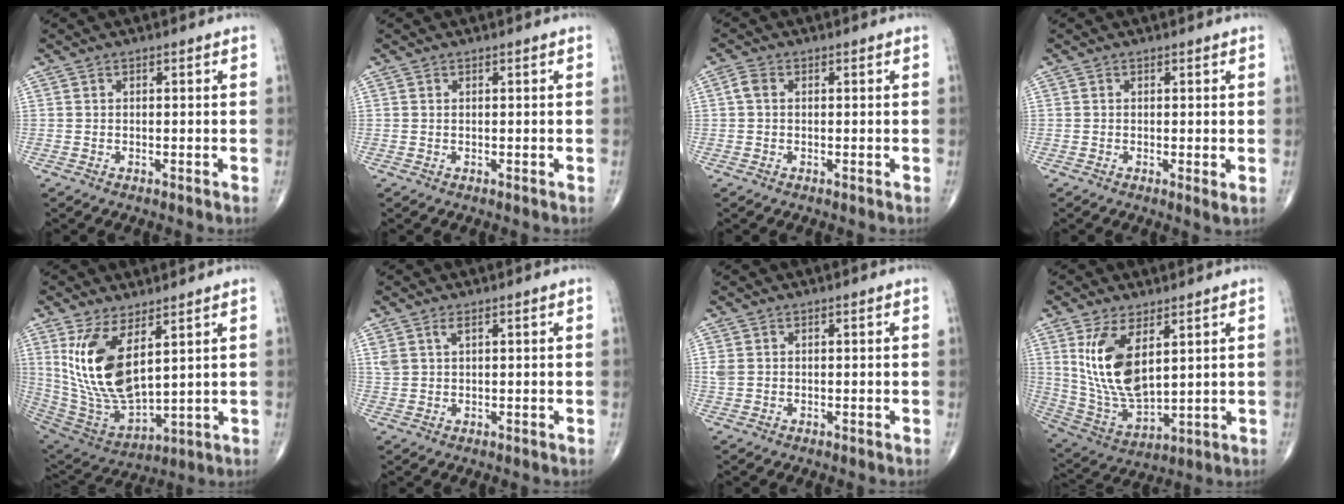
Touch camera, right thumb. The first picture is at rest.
{"total": 0.0}
{"total": 1.9, "force": [0.2, 1.3, 1.4], "torque": [-0.028, 0.006, 0.002]}
{"total": 1.5, "force": [0.1, 0.3, 1.5], "torque": [-0.026, -0.007, 0.000]}
{"total": 16.3, "force": [5.9, 7.2, 13.4], "torque": [-0.254, -0.034, 0.137]}
{"total": 2.3, "force": [1.3, 0.9, 1.6], "torque": [-0.040, 0.004, 0.036]}
{"total": 1.6, "force": [0.4, 1.2, 0.9], "torque": [-0.029, 0.005, 0.013]}
{"total": 14.1, "force": [4.7, 6.6, 11.6], "torque": [-0.221, -0.027, 0.112]}